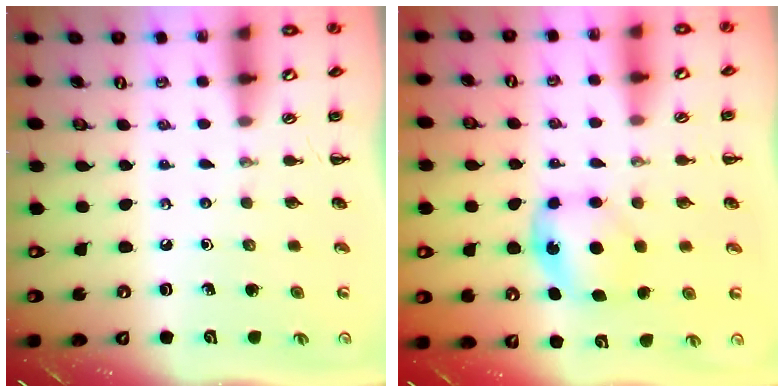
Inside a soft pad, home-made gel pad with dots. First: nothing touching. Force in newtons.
{"total": 6.1, "press": 6.1, "slide": 0.6}